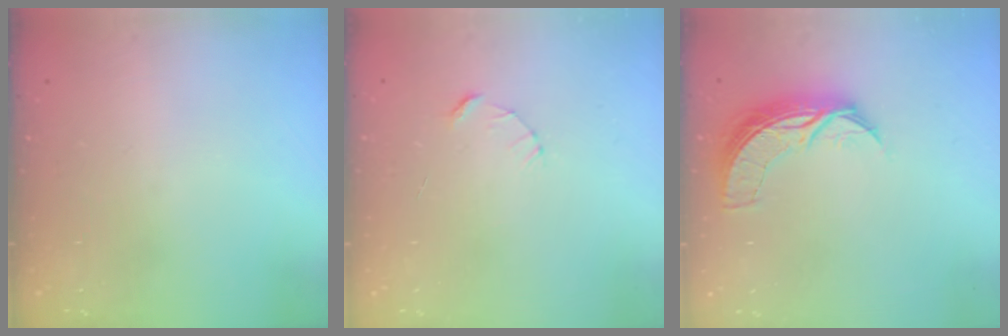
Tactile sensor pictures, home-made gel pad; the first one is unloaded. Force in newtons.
{"total": 2.4, "press": 2.4, "slide": 0.2}
{"total": 7.9, "press": 7.9, "slide": 0.5}